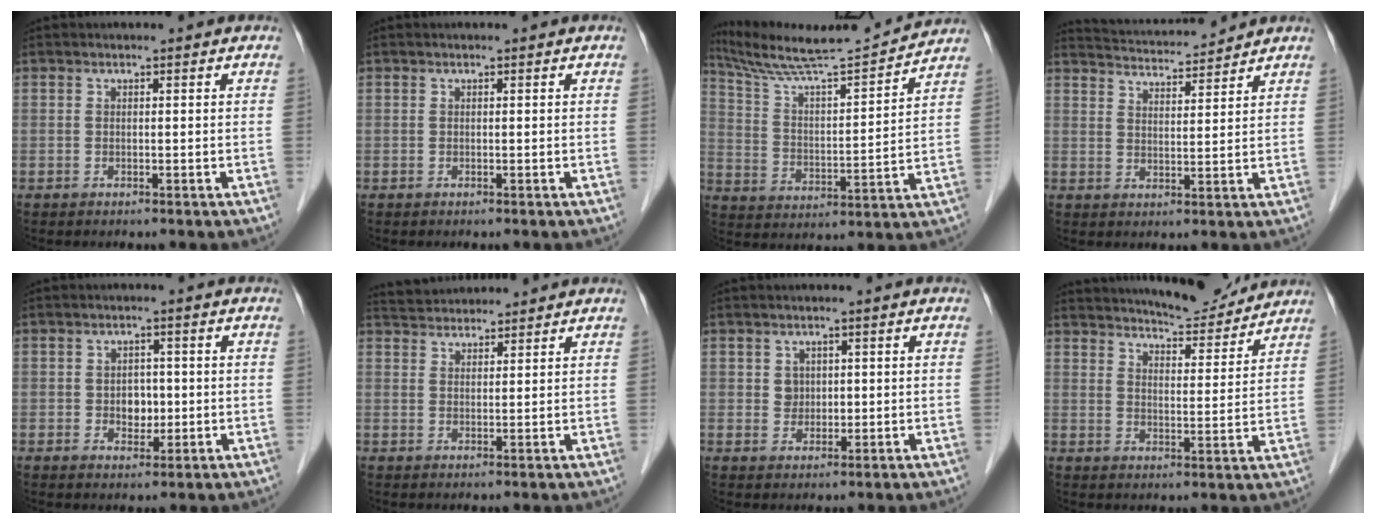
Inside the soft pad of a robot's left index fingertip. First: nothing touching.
{"total": 0.0}
{"total": 15.3, "force": [14.4, -1.0, 4.9], "torque": [-0.100, -0.012, 0.239]}
{"total": 8.9, "force": [8.8, 0.3, 1.8], "torque": [-0.041, 0.015, 0.140]}
{"total": 3.1, "force": [-0.4, 2.4, 2.0], "torque": [-0.025, 0.004, -0.002]}
{"total": 5.7, "force": [5.5, 0.9, 0.9], "torque": [-0.021, 0.034, 0.094]}
{"total": 2.1, "force": [0.4, 2.0, 0.7], "torque": [-0.012, -0.002, 0.010]}
{"total": 10.8, "force": [10.3, 1.5, 3.0], "torque": [-0.045, -0.005, 0.145]}